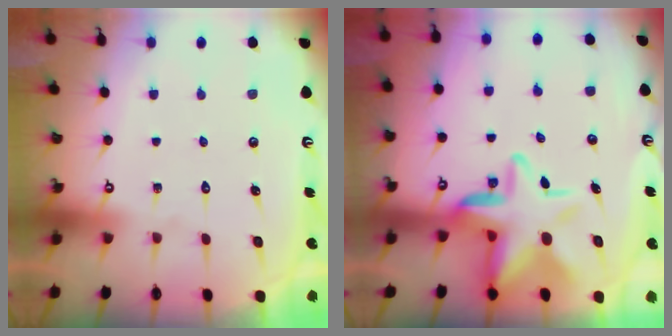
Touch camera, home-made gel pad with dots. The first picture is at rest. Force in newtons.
{"total": 12.4, "press": 12.2, "slide": 2.5}